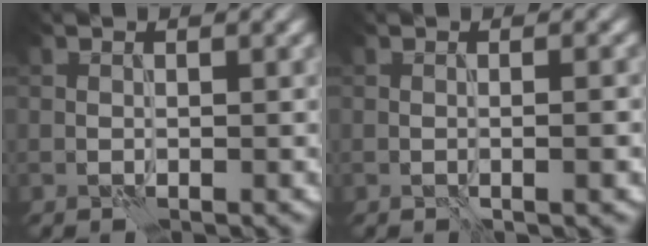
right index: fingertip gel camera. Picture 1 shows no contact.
{"total": 2.0, "force": [-0.3, 0.6, 1.9], "torque": [-0.012, 0.002, -0.002]}